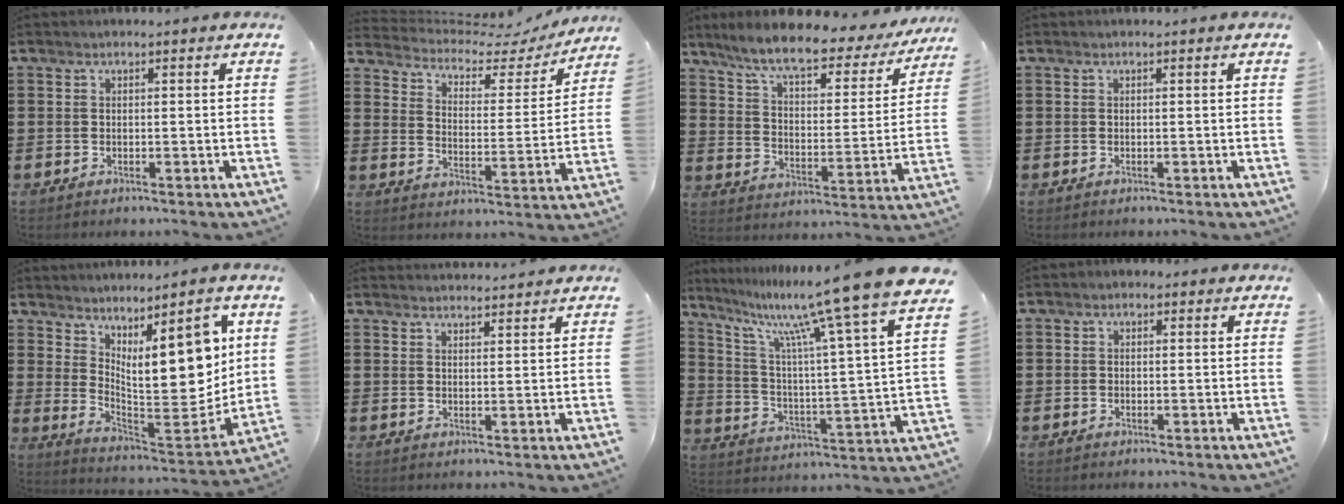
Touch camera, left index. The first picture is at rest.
{"total": 4.3, "force": [3.9, 1.6, 1.0], "torque": [-0.038, -0.029, 0.059]}
{"total": 8.6, "force": [6.9, 1.1, 4.9], "torque": [-0.114, -0.037, 0.112]}
{"total": 0.0}
{"total": 12.4, "force": [5.7, 4.4, 10.1], "torque": [-0.148, -0.031, 0.097]}
{"total": 2.0, "force": [2.0, 0.0, -0.1], "torque": [-0.004, -0.004, 0.039]}
{"total": 13.7, "force": [10.8, -0.9, 8.4], "torque": [-0.176, -0.083, 0.167]}
{"total": 1.2, "force": [-0.2, 1.1, 0.4], "torque": [-0.010, 0.005, -0.006]}